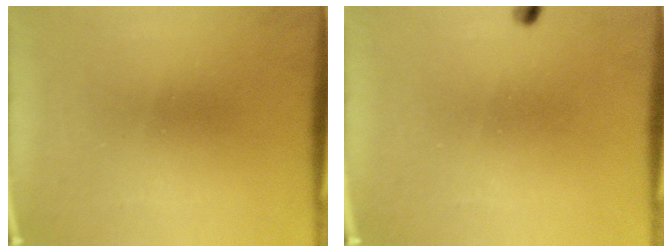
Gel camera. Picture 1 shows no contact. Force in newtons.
{"total": 1.0}